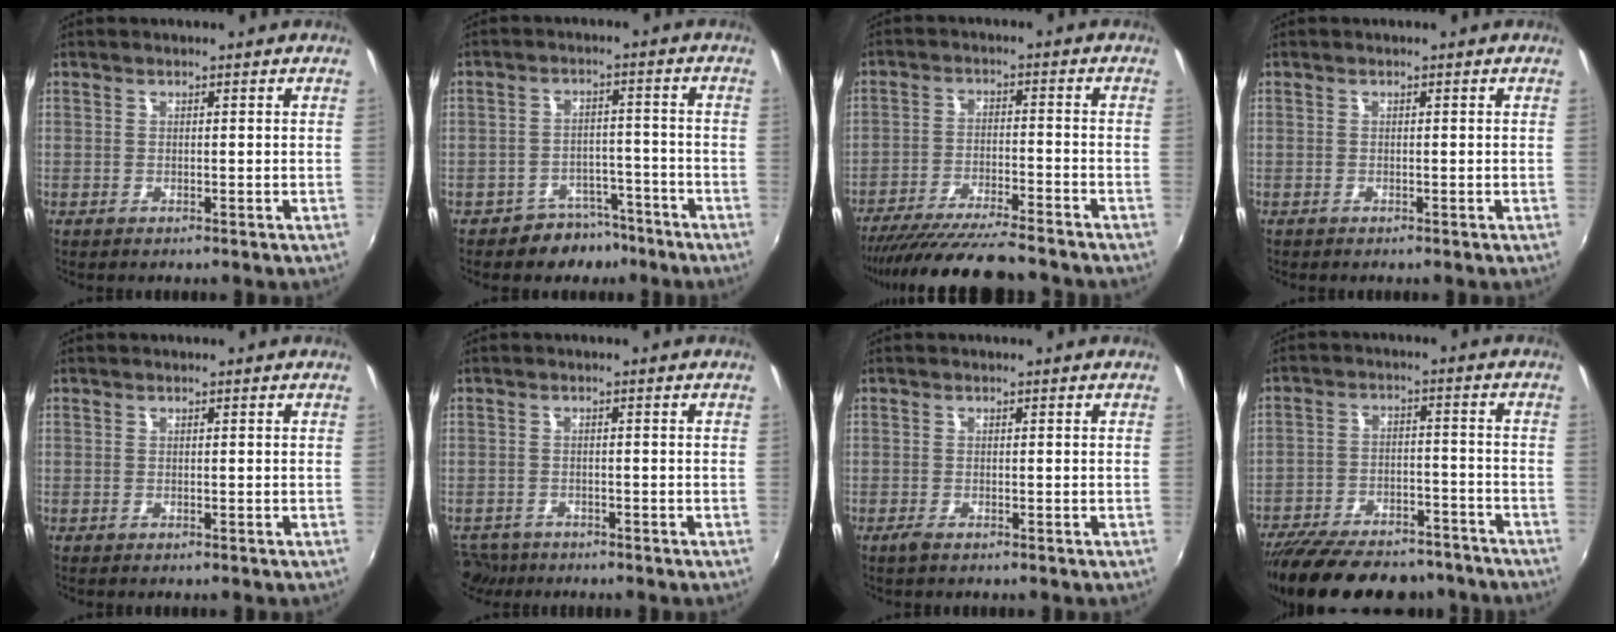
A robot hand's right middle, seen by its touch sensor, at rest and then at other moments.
{"total": 6.9, "force": [-5.3, 4.4, 0.7], "torque": [-0.015, 0.025, -0.069]}
{"total": 16.5, "force": [-14.7, 1.7, 7.4], "torque": [-0.151, -0.032, -0.233]}
{"total": 0.0}
{"total": 0.0}
{"total": 5.1, "force": [-4.2, 2.7, 1.1], "torque": [-0.041, -0.013, -0.072]}
{"total": 1.1, "force": [-0.8, 0.3, 0.7], "torque": [-0.014, -0.004, -0.016]}
{"total": 22.5, "force": [-18.7, 8.1, 9.5], "torque": [-0.199, -0.010, -0.260]}